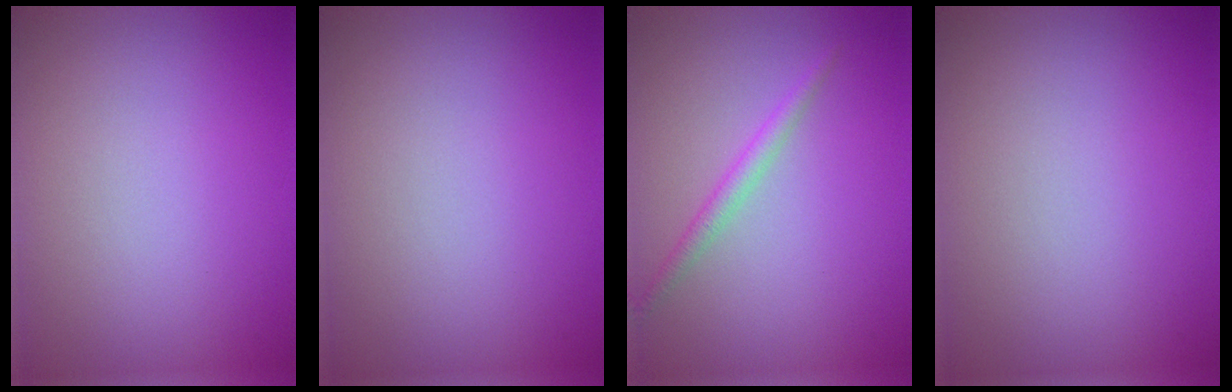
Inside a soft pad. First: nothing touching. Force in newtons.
{"total": 0.0}
{"total": 1.6, "press": 1.6, "slide": 0.1}
{"total": 0.0}